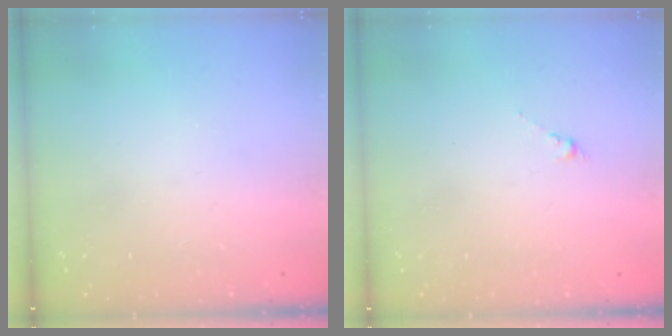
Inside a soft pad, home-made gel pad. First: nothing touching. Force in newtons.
{"total": 0.5, "press": 0.3, "slide": 0.4}